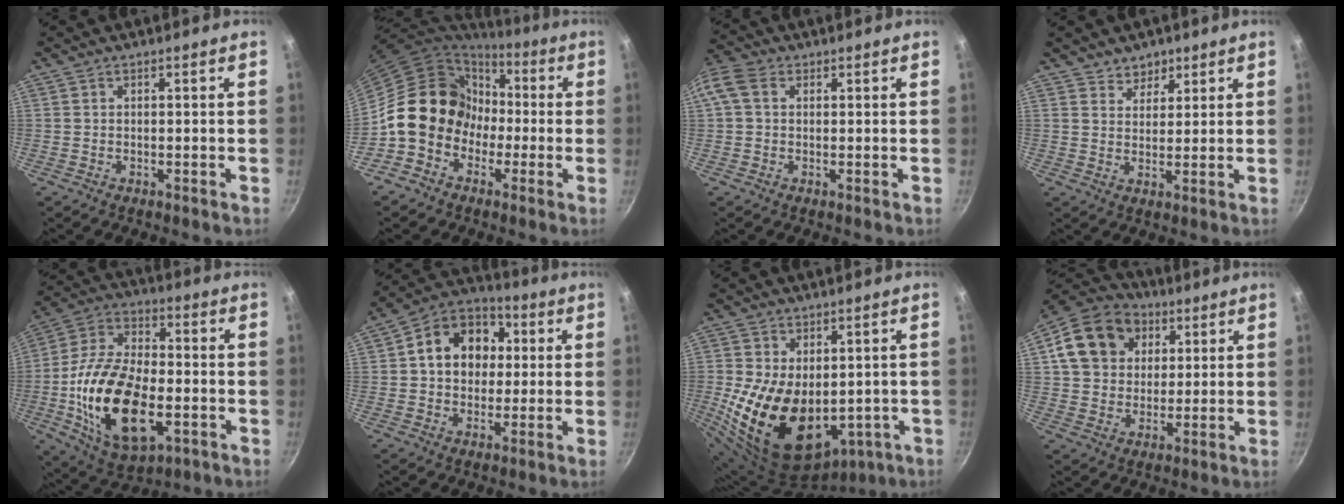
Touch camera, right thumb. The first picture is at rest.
{"total": 14.5, "force": [-2.1, 12.7, 6.6], "torque": [-0.058, 0.048, -0.039]}
{"total": 7.4, "force": [1.5, 5.6, 4.6], "torque": [-0.101, 0.024, 0.014]}
{"total": 4.1, "force": [3.0, 2.9, 0.5], "torque": [0.016, -0.015, 0.045]}
{"total": 23.8, "force": [-5.1, 12.8, 19.4], "torque": [-0.361, 0.023, -0.090]}
{"total": 14.4, "force": [2.3, 11.5, 8.4], "torque": [-0.103, 0.023, 0.021]}
{"total": 18.8, "force": [-1.7, 12.1, 14.4], "torque": [-0.242, -0.014, 0.001]}
{"total": 16.5, "force": [5.2, 13.2, 8.3], "torque": [-0.134, 0.013, 0.080]}